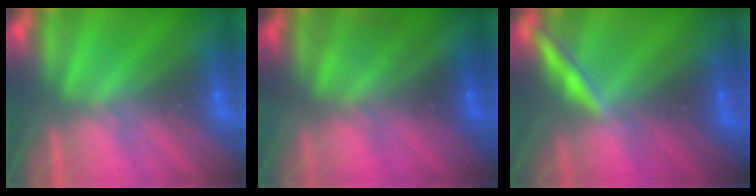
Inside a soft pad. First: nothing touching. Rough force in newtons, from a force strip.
{"total": 1.4}
{"total": 2.0}